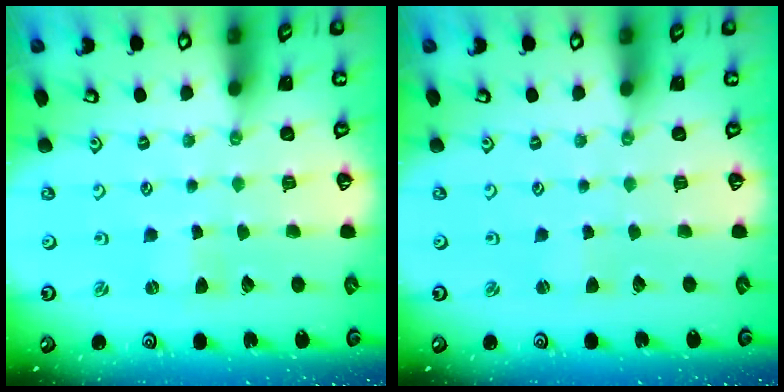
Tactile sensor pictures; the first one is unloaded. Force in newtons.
{"total": 1.6, "press": 1.6, "slide": 0.3}